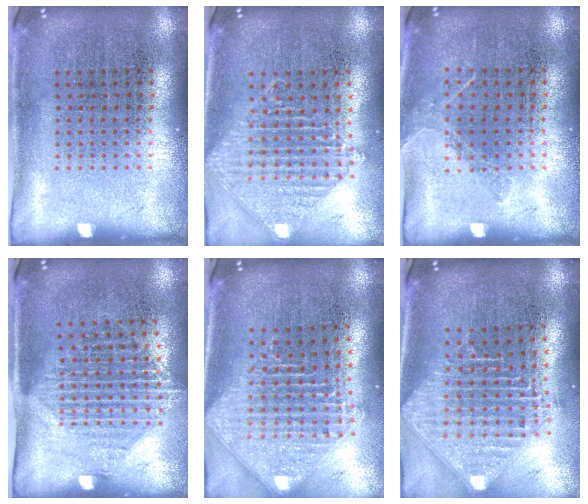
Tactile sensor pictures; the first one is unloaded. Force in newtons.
{"total": 1.2, "press": 1.2, "slide": 0.2}
{"total": 1.0, "press": 0.9, "slide": 0.5}
{"total": 1.4, "press": 1.2, "slide": 0.8}
{"total": 2.5, "press": 1.8, "slide": 1.7}
{"total": 2.5, "press": 1.9, "slide": 1.7}